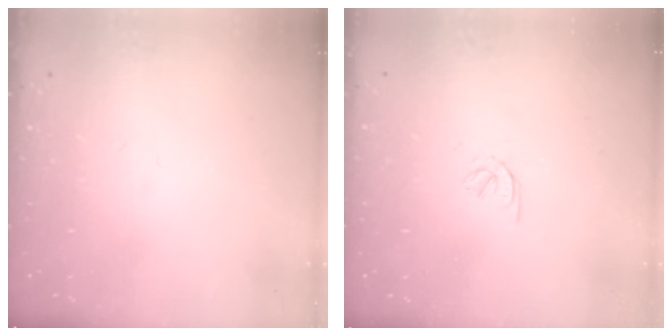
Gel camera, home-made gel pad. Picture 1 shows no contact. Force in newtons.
{"total": 1.7, "press": 1.6, "slide": 0.6}